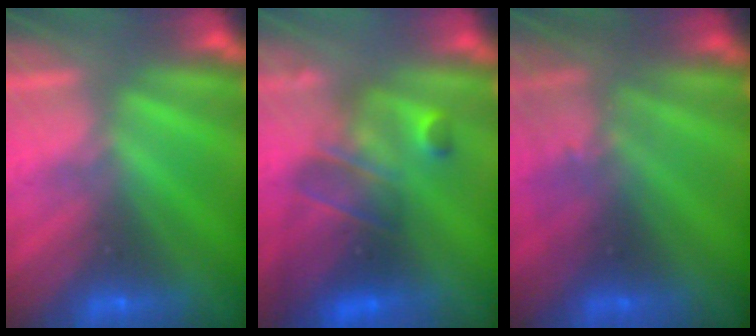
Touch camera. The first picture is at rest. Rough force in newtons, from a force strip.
{"total": 9.3}
{"total": 2.9}